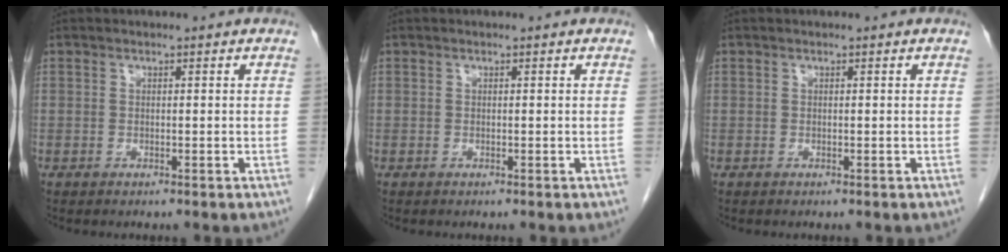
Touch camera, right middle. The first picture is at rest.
{"total": 0.0}
{"total": 0.0}